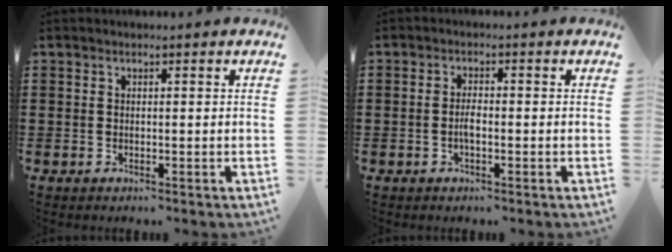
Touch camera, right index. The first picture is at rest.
{"total": 1.9, "force": [-0.5, 0.7, 1.7], "torque": [-0.039, 0.001, -0.013]}